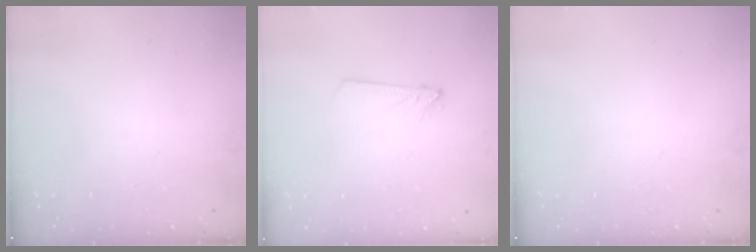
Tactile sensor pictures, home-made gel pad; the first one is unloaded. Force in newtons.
{"total": 2.8, "press": 2.8, "slide": 0.3}
{"total": 0.0}